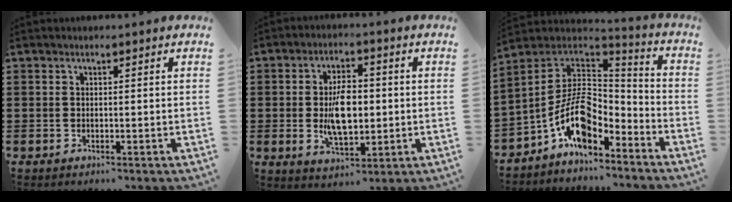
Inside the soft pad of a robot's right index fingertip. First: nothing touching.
{"total": 8.1, "force": [-0.2, 4.1, 7.0], "torque": [-0.125, -0.001, -0.009]}
{"total": 11.4, "force": [-5.0, 6.0, 8.3], "torque": [-0.187, 0.002, -0.102]}